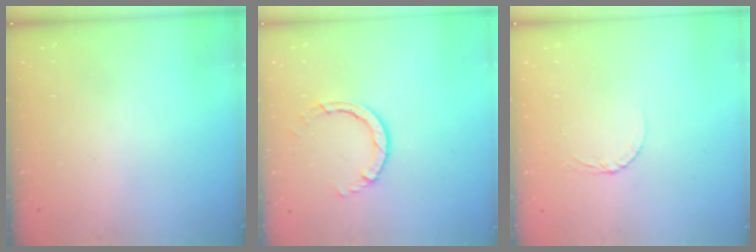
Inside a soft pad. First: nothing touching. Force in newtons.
{"total": 4.7, "press": 4.7, "slide": 0.3}
{"total": 3.5, "press": 3.5, "slide": 0.3}